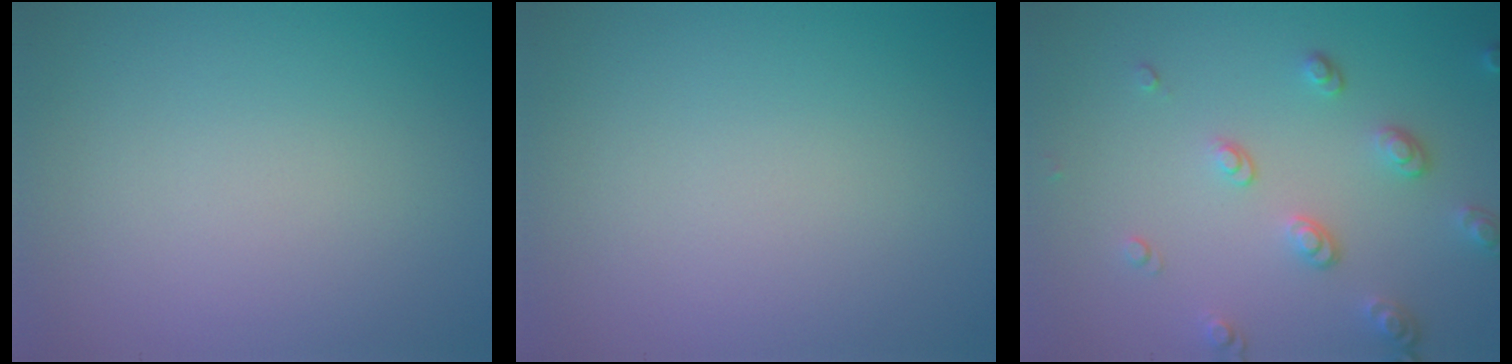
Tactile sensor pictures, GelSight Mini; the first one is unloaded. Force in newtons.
{"total": 0.0}
{"total": 3.2, "press": 2.6, "slide": 2.0}